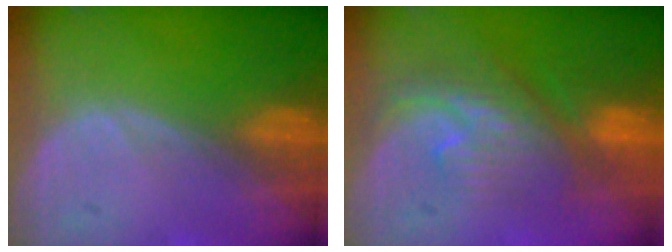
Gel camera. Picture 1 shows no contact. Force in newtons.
{"total": 7.9, "press": 7.5, "slide": 2.5}